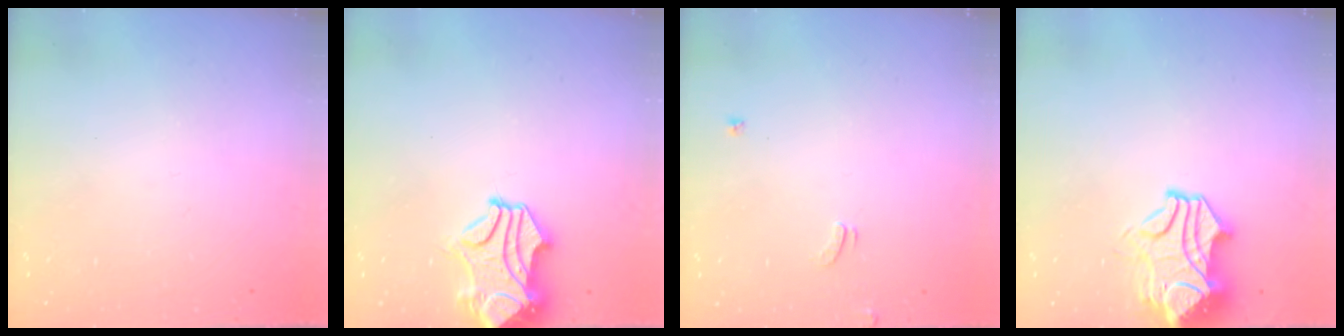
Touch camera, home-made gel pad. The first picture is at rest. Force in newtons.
{"total": 2.6, "press": 2.2, "slide": 1.4}
{"total": 1.6, "press": 1.5, "slide": 0.3}
{"total": 8.8, "press": 8.7, "slide": 1.2}